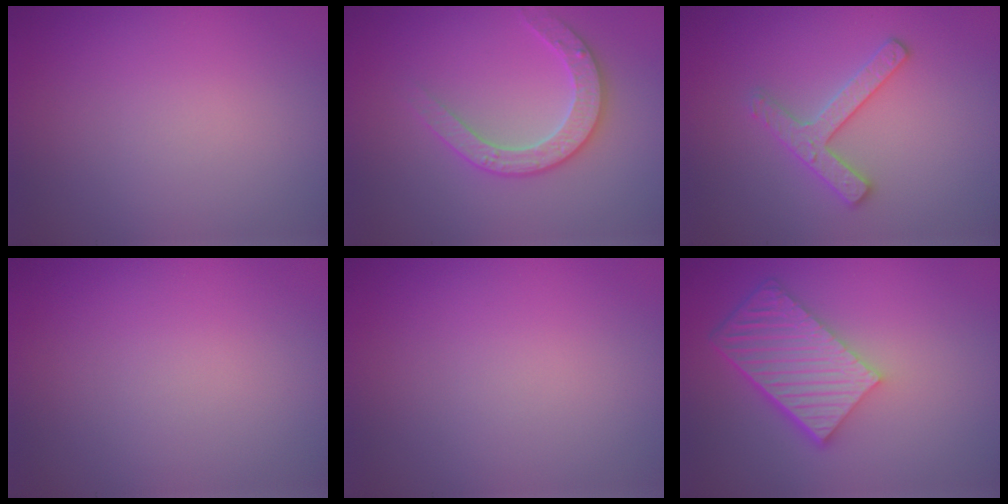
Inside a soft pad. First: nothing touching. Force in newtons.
{"total": 2.8, "press": 2.7, "slide": 0.6}
{"total": 2.5, "press": 2.5, "slide": 0.4}
{"total": 0.0}
{"total": 0.0}
{"total": 6.3, "press": 4.4, "slide": 4.5}